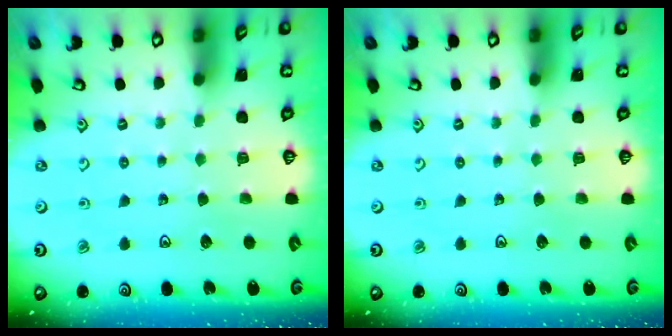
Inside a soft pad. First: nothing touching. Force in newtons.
{"total": 0.0}